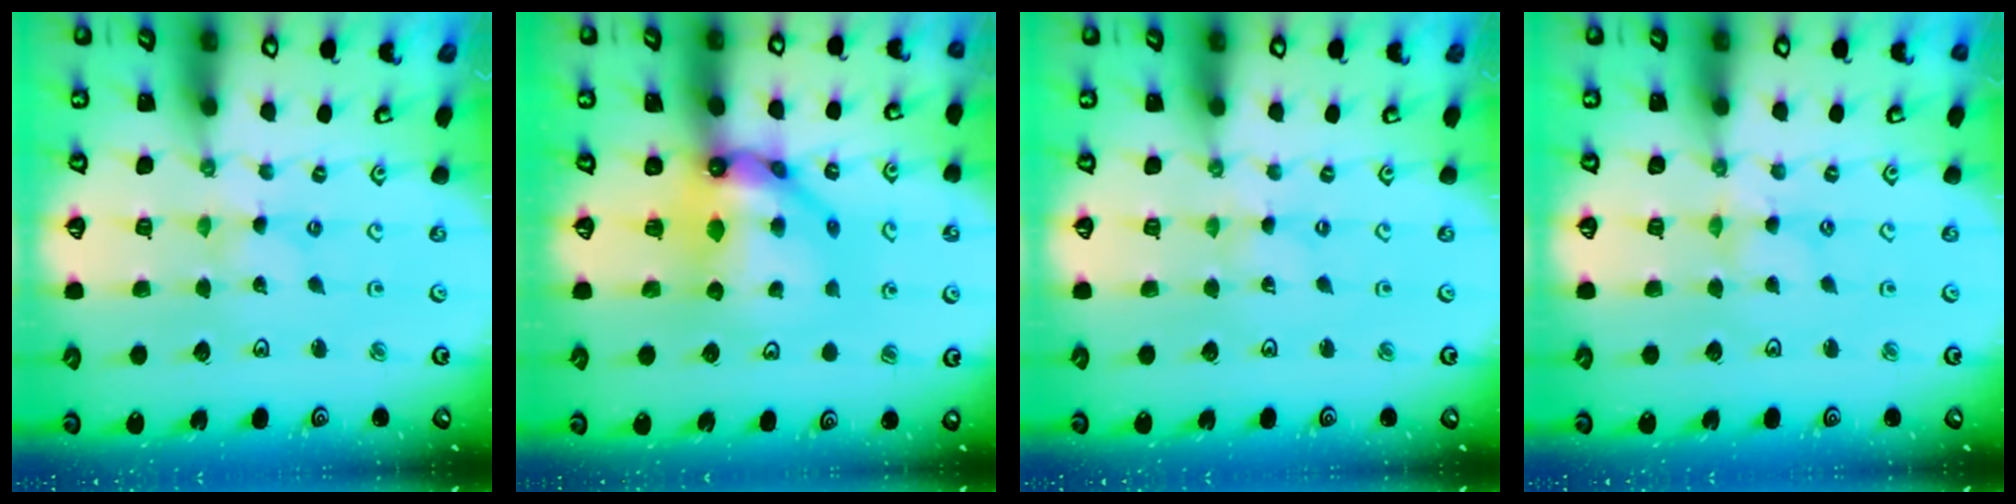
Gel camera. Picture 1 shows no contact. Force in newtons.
{"total": 12.2, "press": 12.2, "slide": 0.9}
{"total": 0.0}
{"total": 1.5, "press": 1.5, "slide": 0.2}